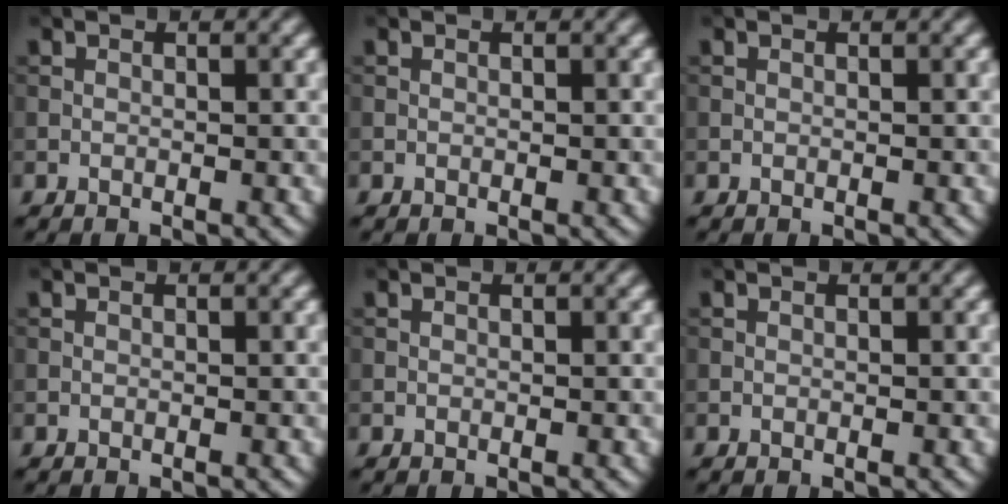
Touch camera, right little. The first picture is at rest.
{"total": 0.0}
{"total": 0.0}
{"total": 0.0}
{"total": 0.0}
{"total": 0.0}